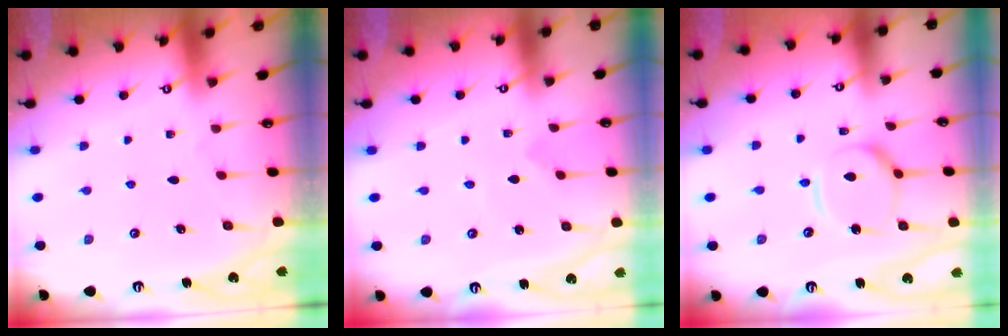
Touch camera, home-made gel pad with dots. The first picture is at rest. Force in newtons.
{"total": 0.0}
{"total": 12.7, "press": 12.7, "slide": 1.1}